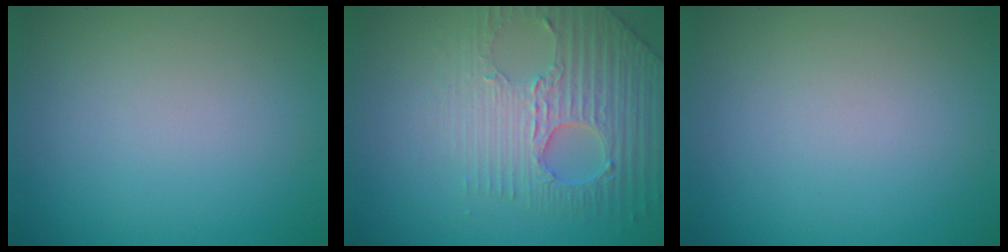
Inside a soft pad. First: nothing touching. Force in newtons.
{"total": 4.2, "press": 4.1, "slide": 1.1}
{"total": 0.0}